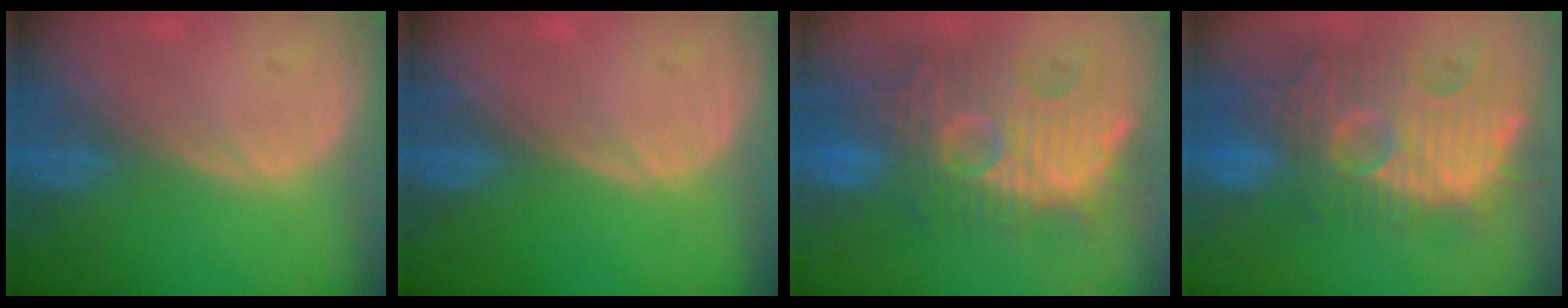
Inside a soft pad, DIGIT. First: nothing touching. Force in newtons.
{"total": 0.0}
{"total": 13.1, "press": 12.3, "slide": 4.4}
{"total": 13.8, "press": 12.3, "slide": 6.4}